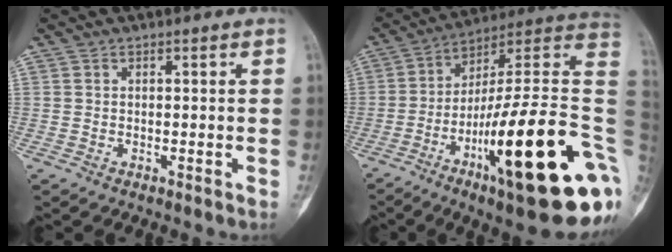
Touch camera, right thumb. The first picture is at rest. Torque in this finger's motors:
{"motor_torque": [3.63, 1.38, 2.17, -0.60, 0.71]}